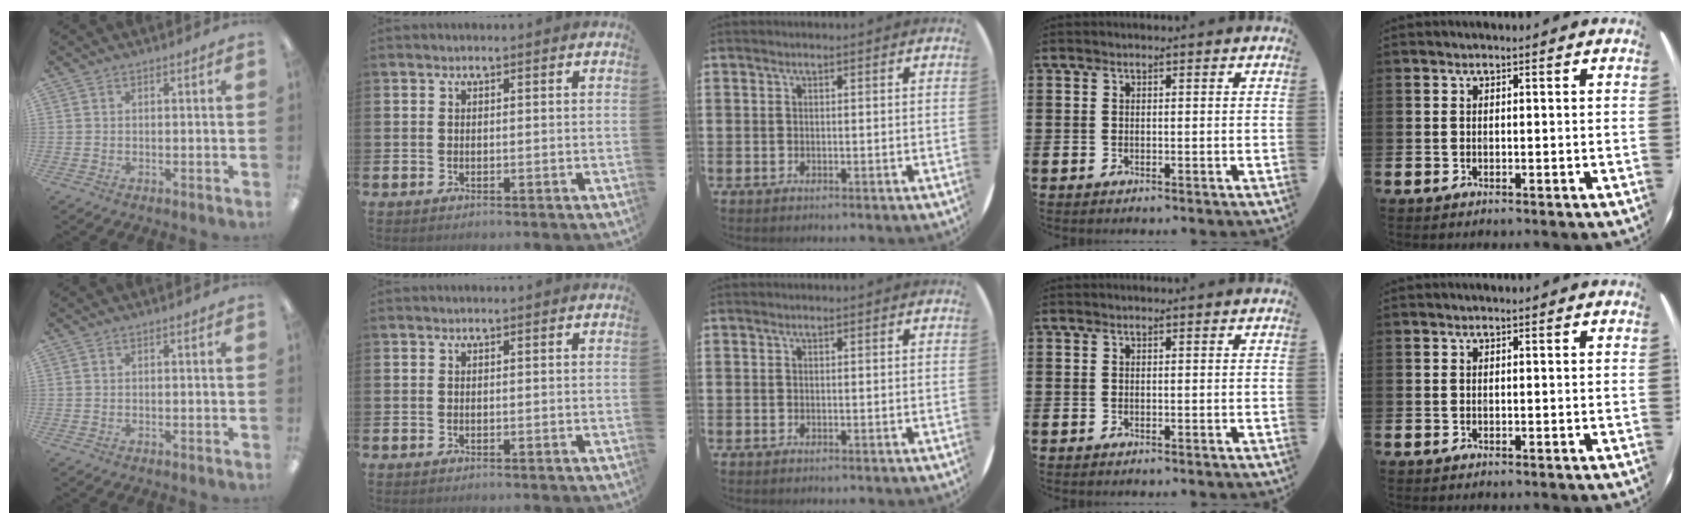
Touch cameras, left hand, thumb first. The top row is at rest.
{}